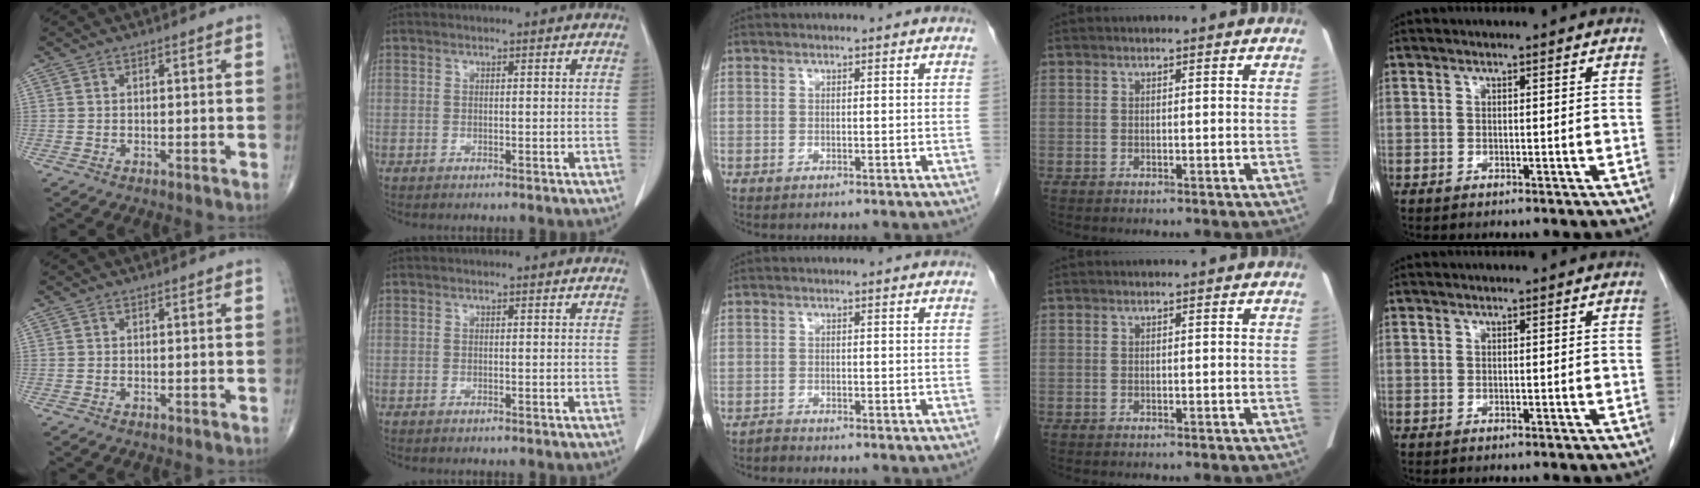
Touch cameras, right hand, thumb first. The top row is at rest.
{"middle": {"total": 0.7, "force": [-0.7, 0.0, -0.1], "torque": [0.001, -0.002, -0.015]}}